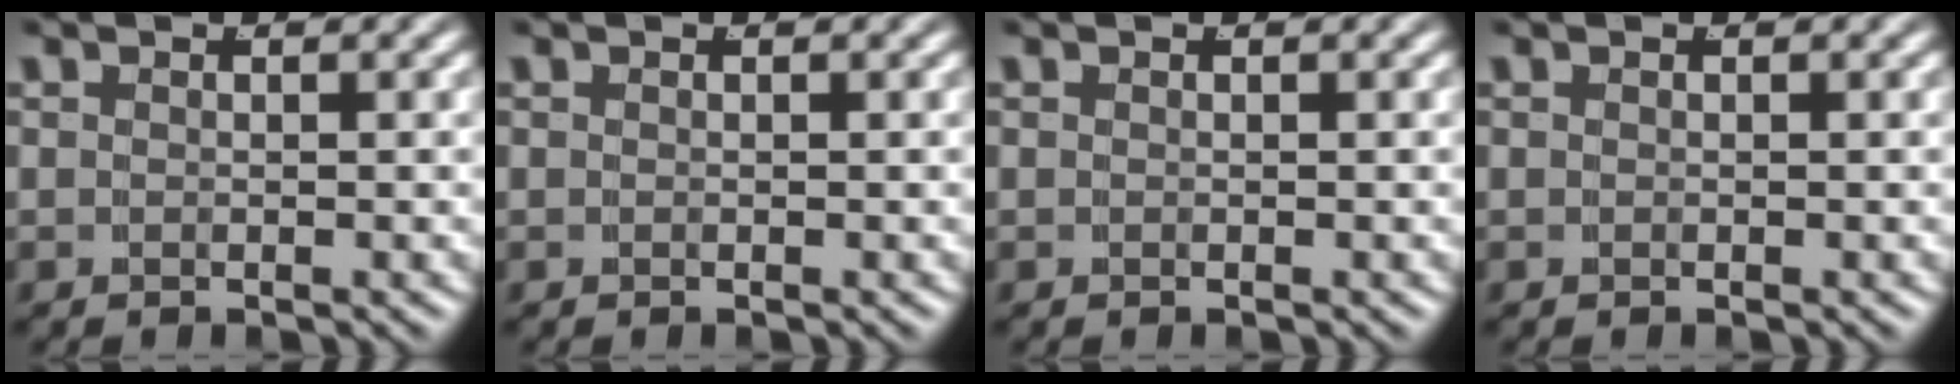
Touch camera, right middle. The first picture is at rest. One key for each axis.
{"total": 0.0}
{"total": 0.0}
{"total": 0.0}